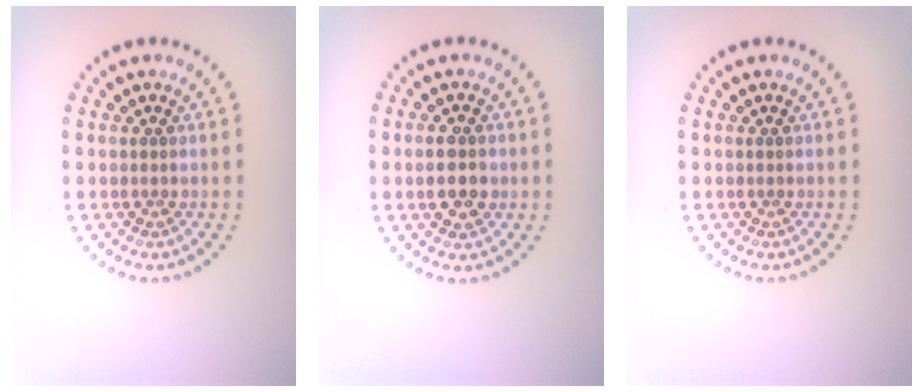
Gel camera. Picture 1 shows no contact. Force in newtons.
{"total": 2.9, "press": 2.9, "slide": 0.2}
{"total": 0.0}